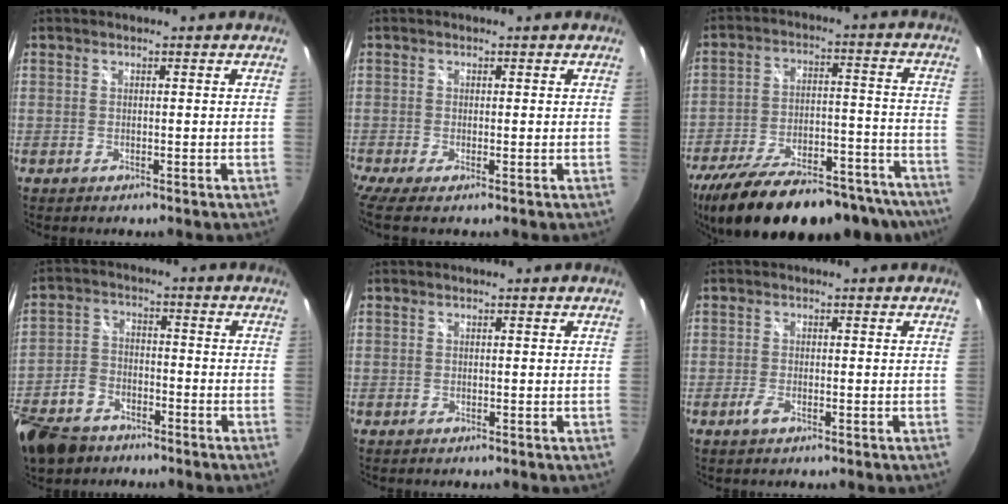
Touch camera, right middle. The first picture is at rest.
{"total": 2.5, "force": [-1.1, -0.3, 2.2], "torque": [-0.049, -0.012, -0.023]}
{"total": 31.2, "force": [-25.2, 10.9, 14.8], "torque": [-0.263, -0.012, -0.339]}
{"total": 13.4, "force": [-8.8, 8.5, 5.7], "torque": [-0.163, 0.001, -0.161]}
{"total": 0.0}
{"total": 1.8, "force": [-1.1, 0.7, 1.2], "torque": [-0.030, -0.004, -0.022]}